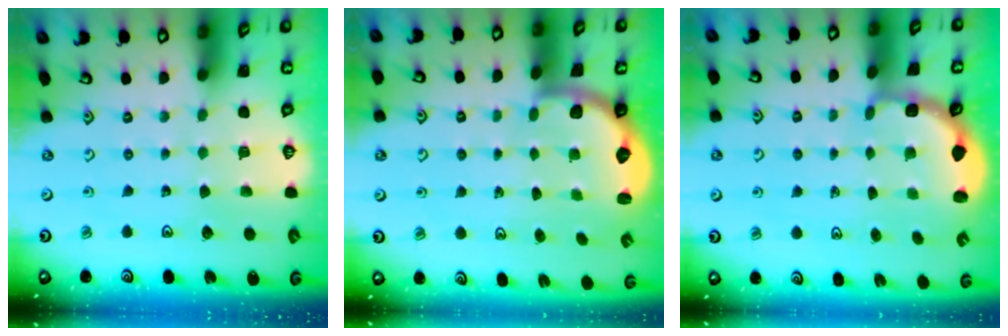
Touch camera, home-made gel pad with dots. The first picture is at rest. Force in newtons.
{"total": 2.5, "press": 2.1, "slide": 1.3}
{"total": 2.7, "press": 2.4, "slide": 1.4}